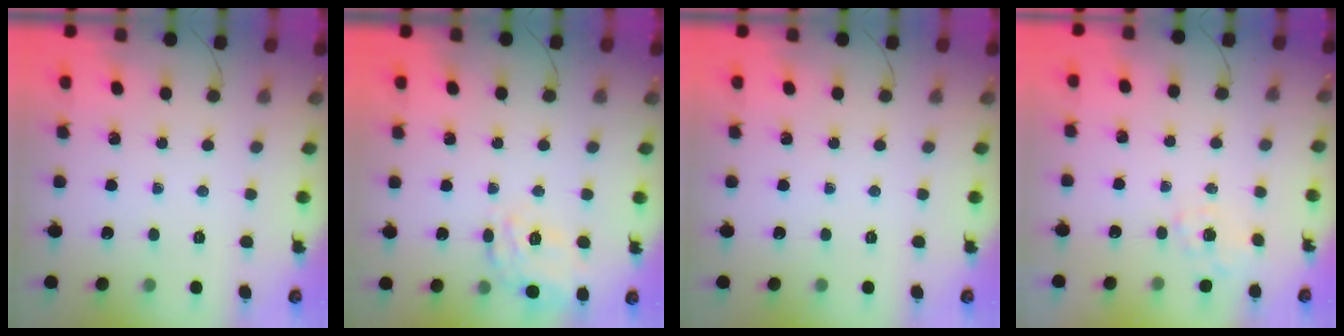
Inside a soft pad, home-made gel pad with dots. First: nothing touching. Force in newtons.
{"total": 12.0, "press": 11.8, "slide": 1.9}
{"total": 0.0}
{"total": 6.3, "press": 6.2, "slide": 0.9}